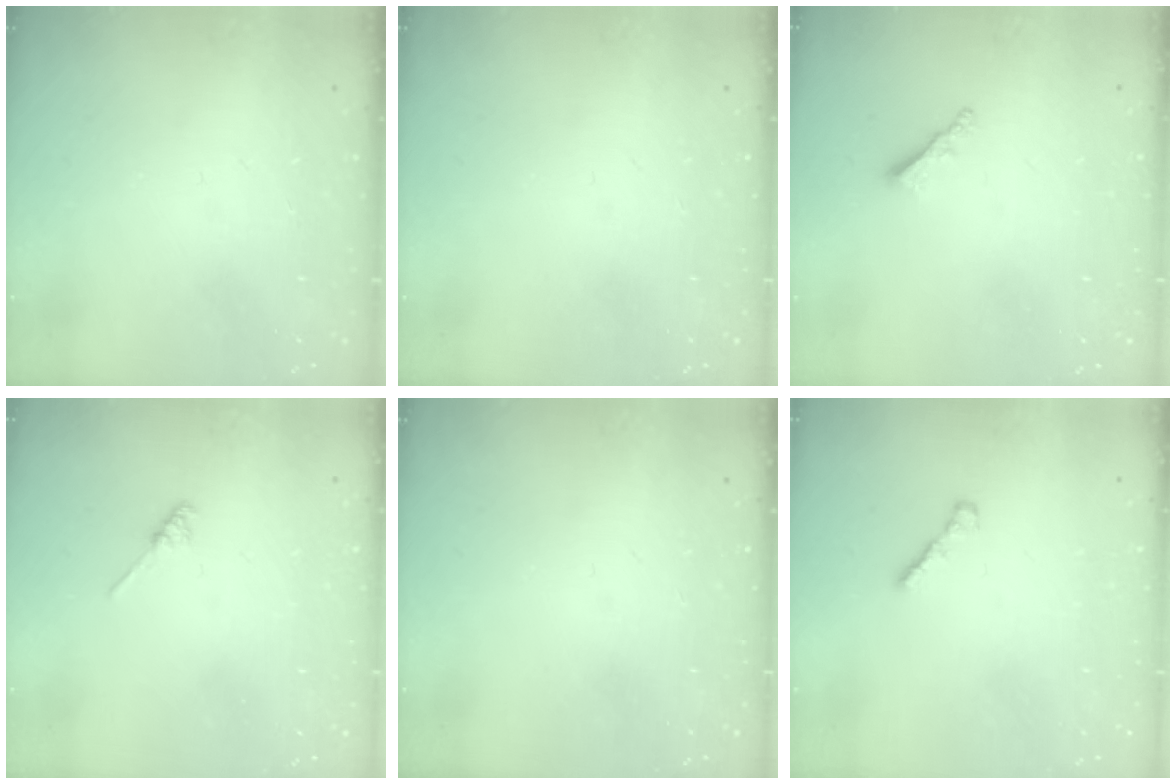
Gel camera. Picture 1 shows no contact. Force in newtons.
{"total": 0.0}
{"total": 1.9, "press": 1.9, "slide": 0.5}
{"total": 1.8, "press": 1.7, "slide": 0.4}
{"total": 0.0}
{"total": 1.3, "press": 1.3, "slide": 0.4}